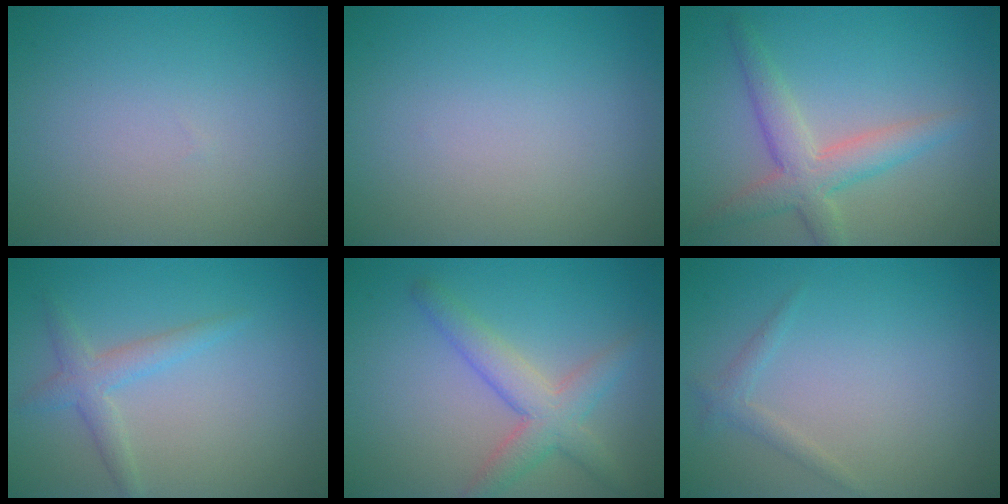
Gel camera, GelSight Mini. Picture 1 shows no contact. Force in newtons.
{"total": 0.0}
{"total": 4.0, "press": 4.0, "slide": 0.2}
{"total": 2.2, "press": 2.2, "slide": 0.1}
{"total": 4.0, "press": 4.0, "slide": 0.1}
{"total": 1.1, "press": 1.1, "slide": 0.1}